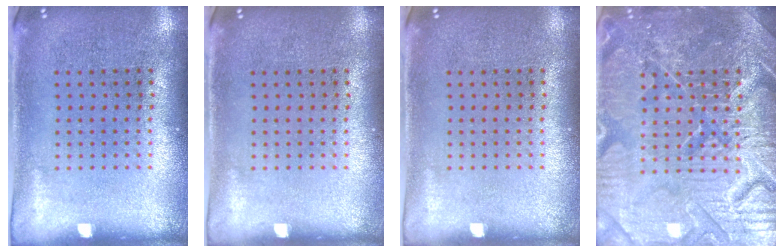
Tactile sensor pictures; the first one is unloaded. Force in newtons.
{"total": 0.0}
{"total": 0.0}
{"total": 7.8, "press": 7.7, "slide": 0.9}